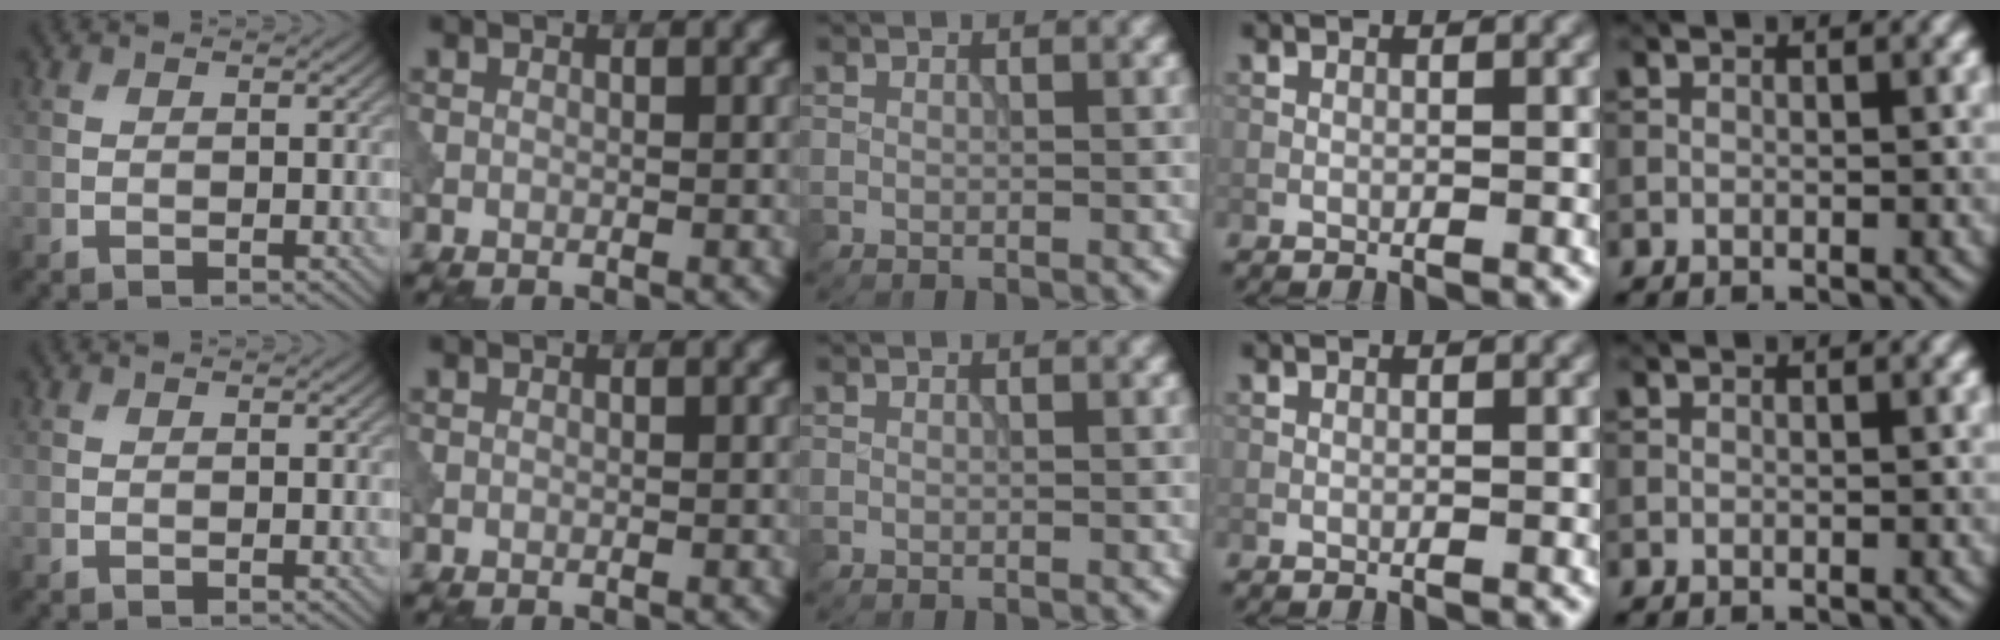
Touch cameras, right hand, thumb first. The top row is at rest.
{}